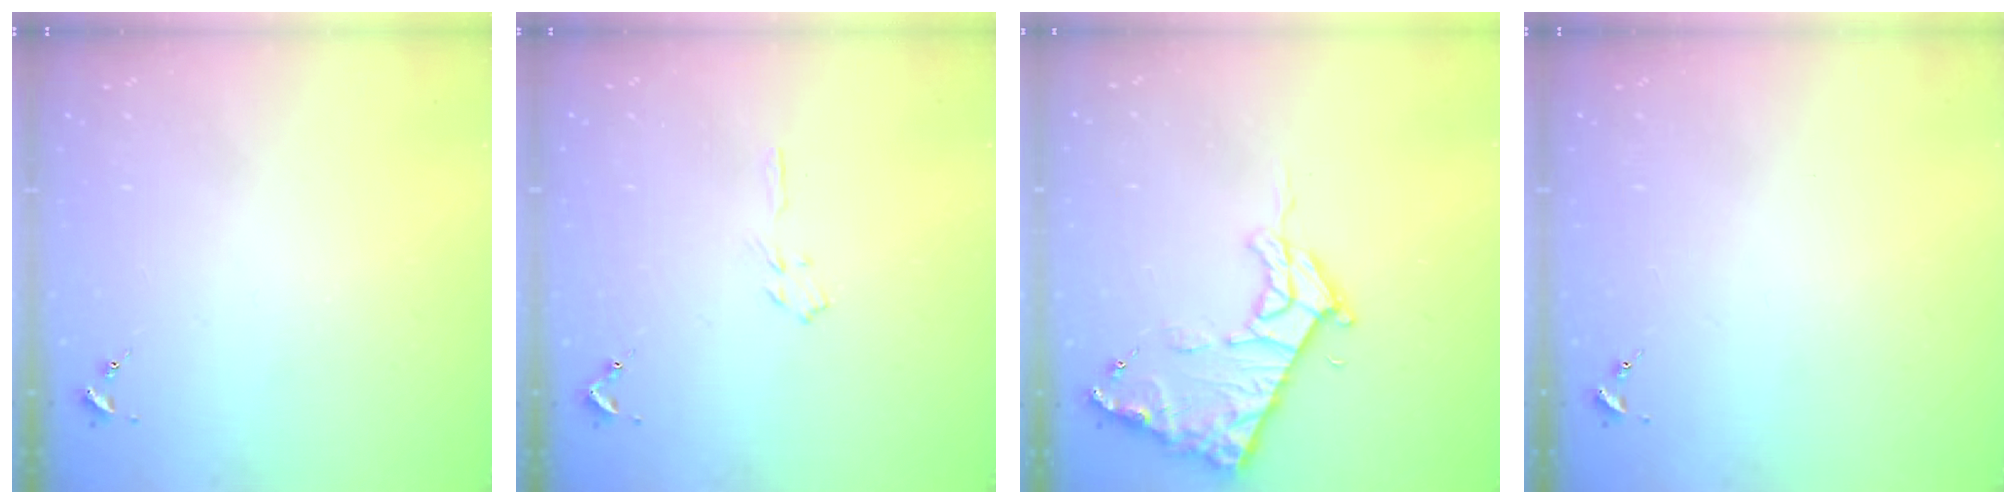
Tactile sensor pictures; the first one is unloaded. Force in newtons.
{"total": 3.2, "press": 3.1, "slide": 0.4}
{"total": 12.0, "press": 12.0, "slide": 1.2}
{"total": 0.0}